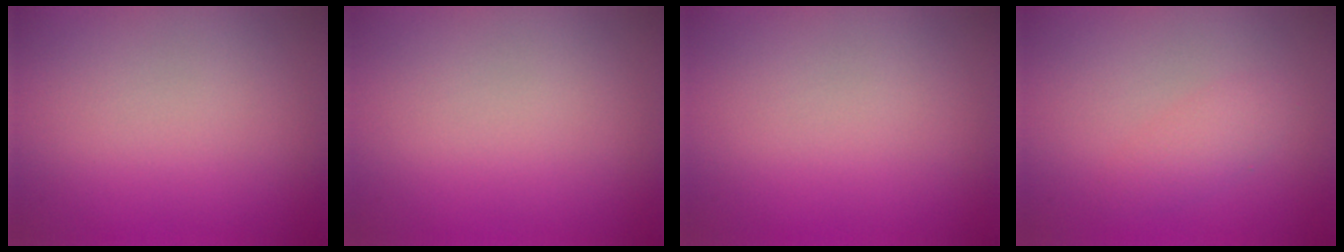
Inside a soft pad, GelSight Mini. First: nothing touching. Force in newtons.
{"total": 0.0}
{"total": 0.0}
{"total": 1.7, "press": 1.7, "slide": 0.0}